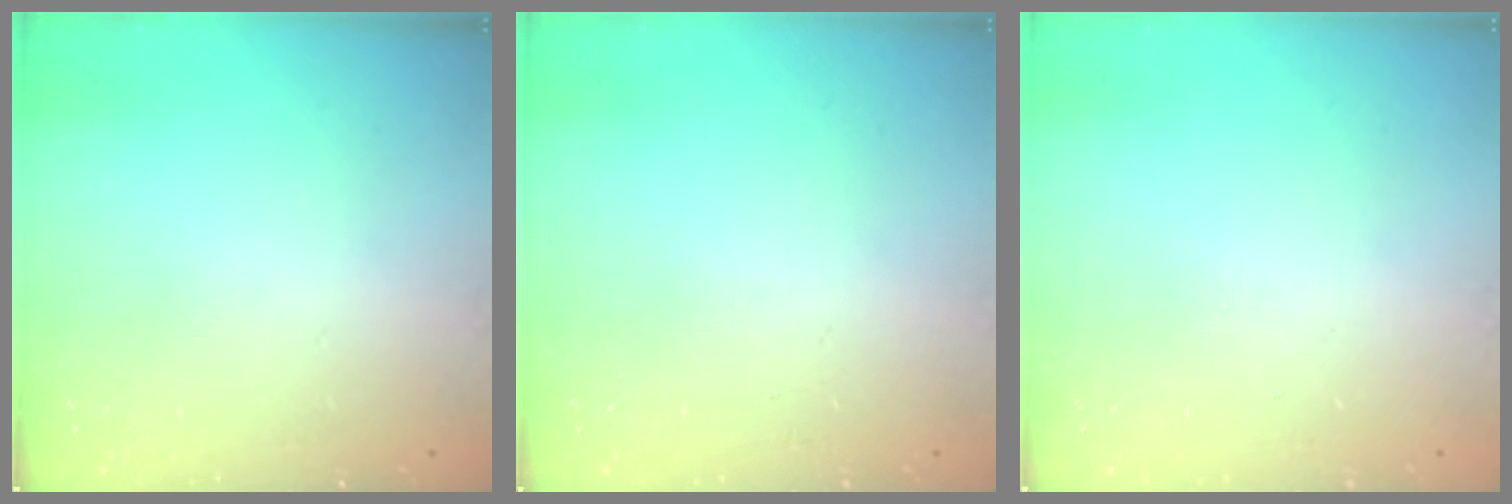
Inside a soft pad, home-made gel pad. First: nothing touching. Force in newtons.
{"total": 0.0}
{"total": 0.0}